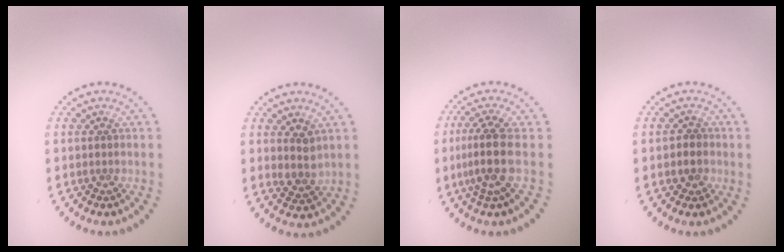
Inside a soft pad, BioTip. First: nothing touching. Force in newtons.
{"total": 2.0, "press": 1.7, "slide": 1.1}
{"total": 3.3, "press": 2.5, "slide": 2.2}
{"total": 1.4, "press": 1.2, "slide": 0.7}